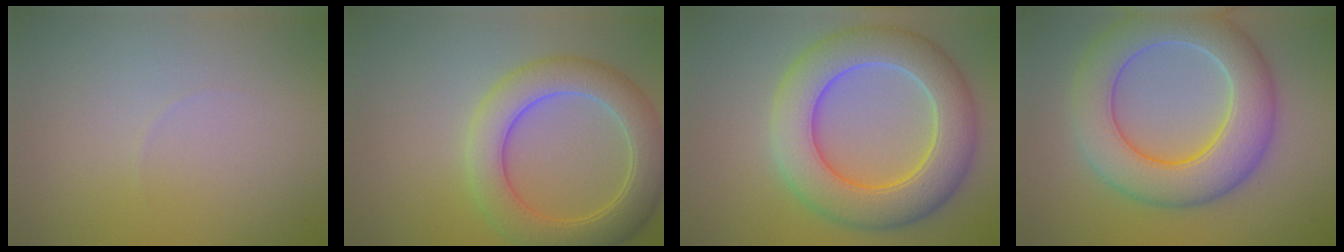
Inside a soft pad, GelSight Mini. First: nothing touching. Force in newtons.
{"total": 6.8, "press": 6.8, "slide": 0.1}
{"total": 9.1, "press": 9.1, "slide": 0.5}
{"total": 8.6, "press": 8.6, "slide": 0.4}